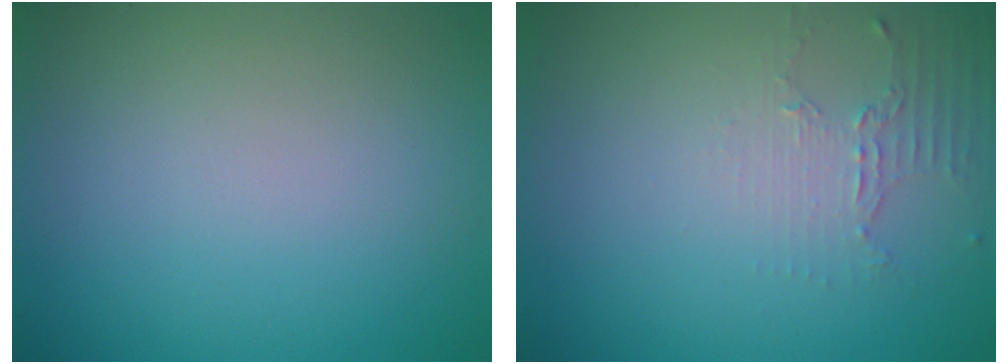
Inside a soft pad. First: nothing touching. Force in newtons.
{"total": 2.0, "press": 1.5, "slide": 1.4}